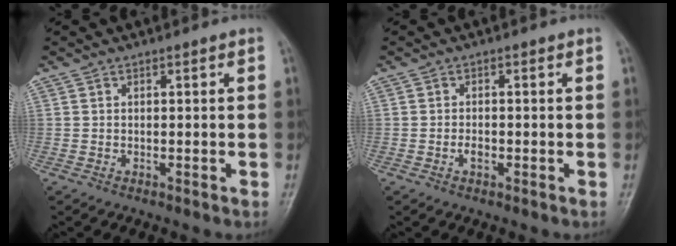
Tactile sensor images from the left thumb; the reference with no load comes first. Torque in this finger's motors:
{"motor_torque": [-0.17, 0.18, 0.21, 0.12, 0.01]}